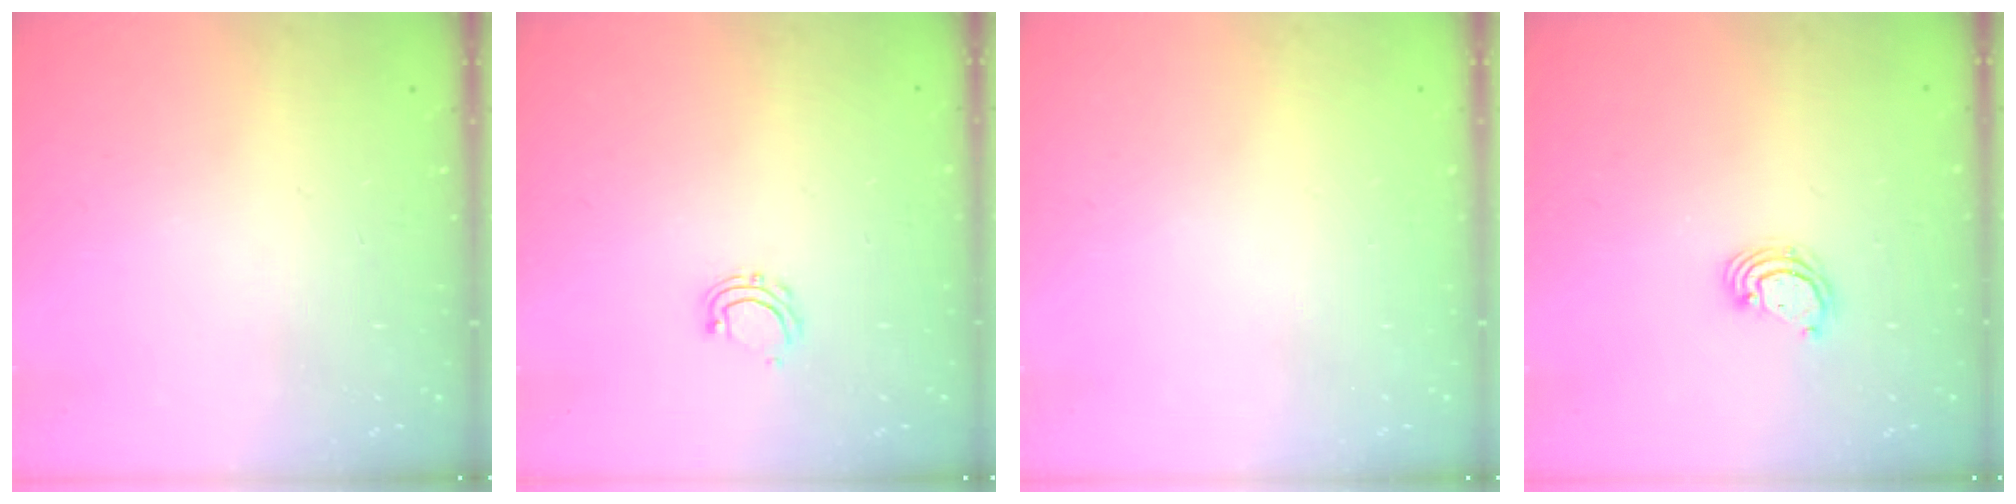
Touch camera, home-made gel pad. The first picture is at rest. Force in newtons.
{"total": 5.1, "press": 5.1, "slide": 0.7}
{"total": 0.0}
{"total": 3.3, "press": 3.3, "slide": 0.4}